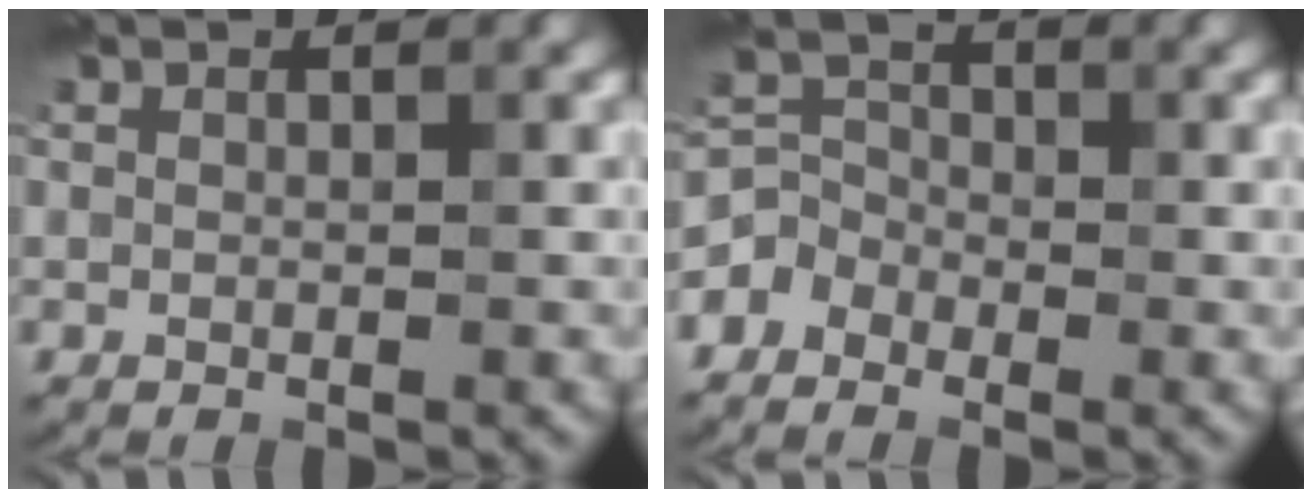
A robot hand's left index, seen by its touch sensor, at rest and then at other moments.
{"total": 4.0, "force": [-2.9, 2.7, 0.6], "torque": [0.007, 0.012, -0.069]}